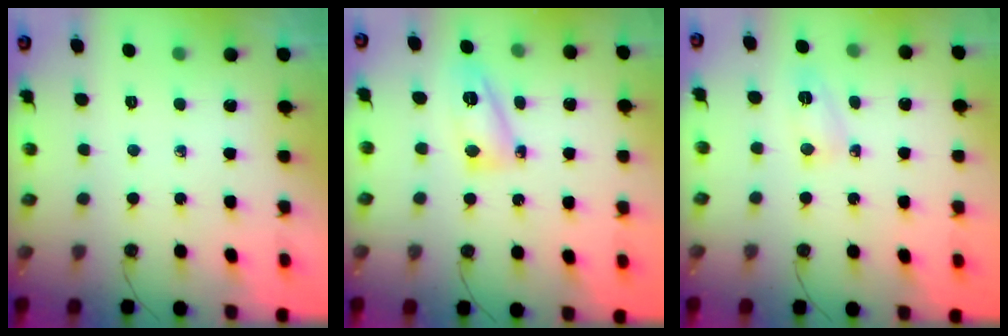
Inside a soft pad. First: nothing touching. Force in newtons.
{"total": 10.8, "press": 10.8, "slide": 1.0}
{"total": 3.5, "press": 3.4, "slide": 1.0}